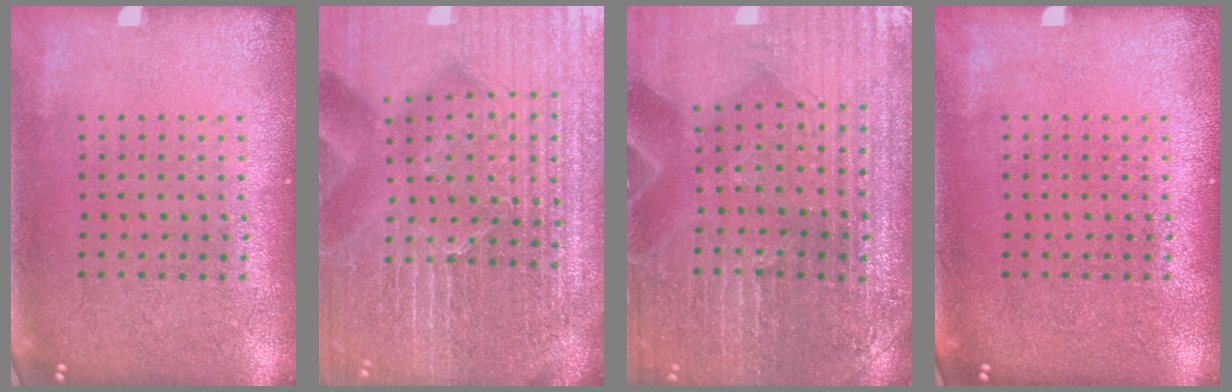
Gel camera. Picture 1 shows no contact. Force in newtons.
{"total": 6.4, "press": 5.7, "slide": 2.9}
{"total": 2.5, "press": 2.4, "slide": 0.4}
{"total": 0.0}